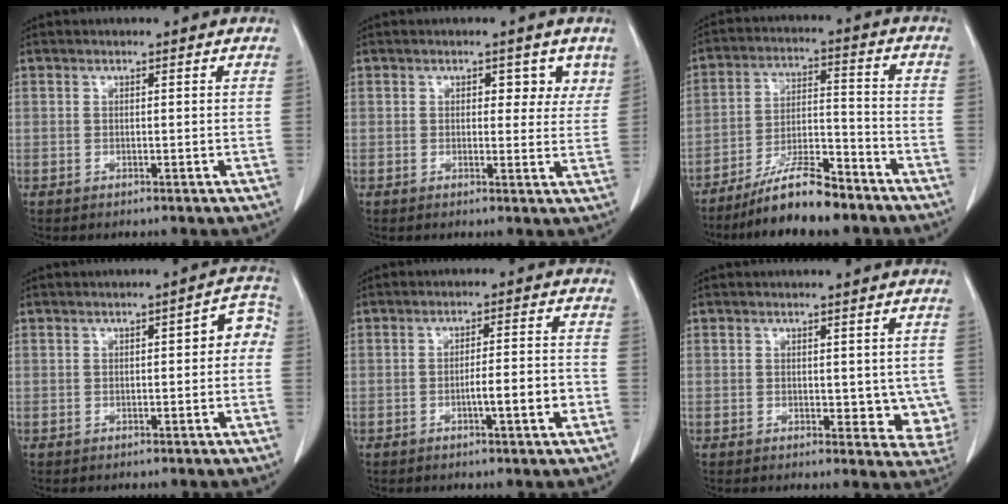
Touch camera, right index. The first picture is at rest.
{"total": 3.8, "force": [1.9, 2.4, 2.2], "torque": [-0.004, 0.001, 0.018]}
{"total": 10.9, "force": [-8.8, 1.8, 6.2], "torque": [-0.110, 0.000, -0.157]}
{"total": 4.0, "force": [0.0, 1.6, 3.7], "torque": [-0.034, 0.025, -0.004]}
{"total": 5.2, "force": [-2.0, 0.3, 4.8], "torque": [-0.070, 0.006, -0.030]}
{"total": 5.3, "force": [0.4, 3.3, 4.2], "torque": [-0.022, -0.009, 0.008]}